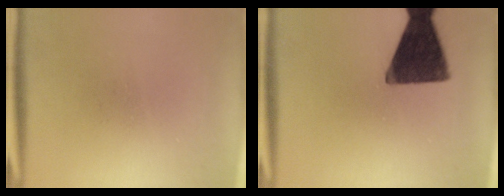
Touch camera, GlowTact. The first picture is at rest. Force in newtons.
{"total": 14.5}